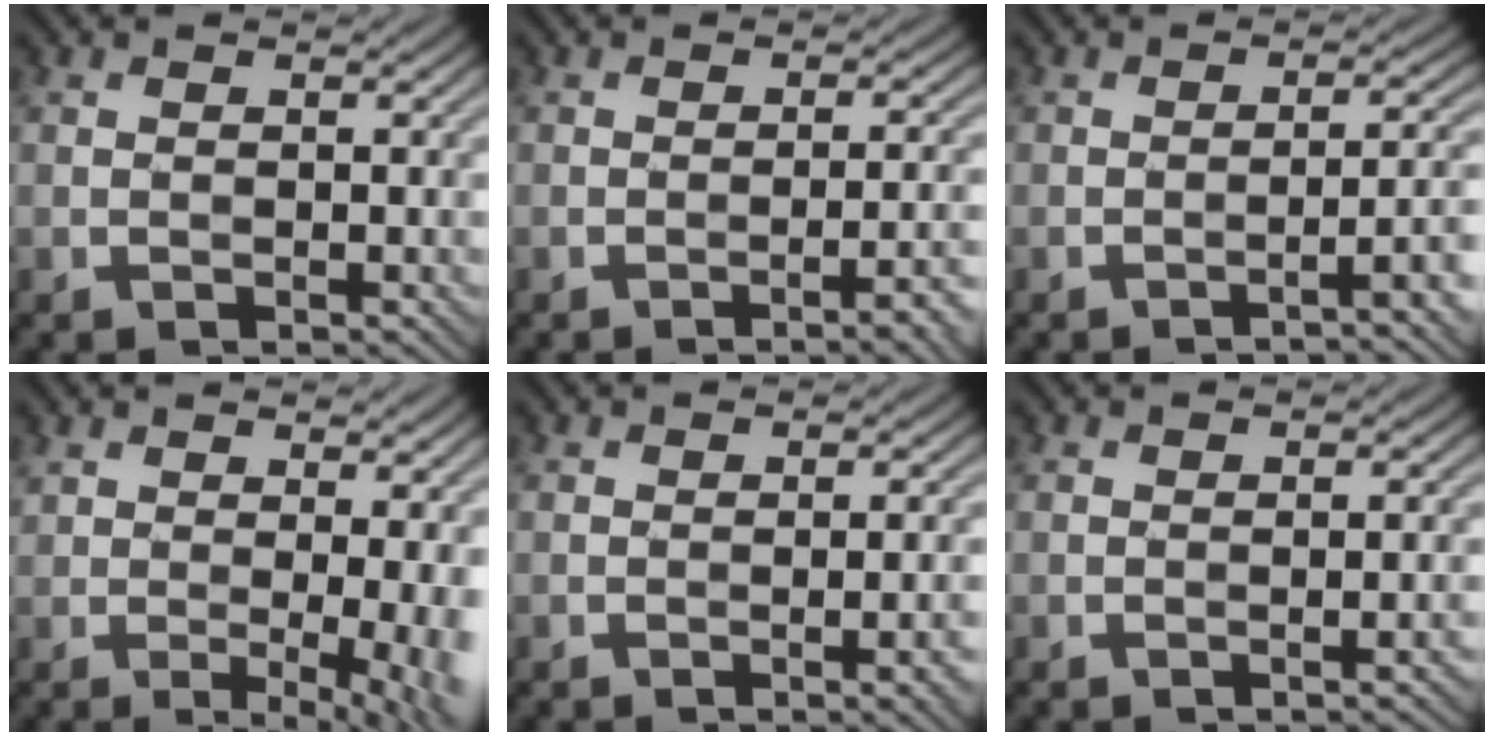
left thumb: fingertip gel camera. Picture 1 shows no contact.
{"total": 4.2, "force": [-2.1, 0.8, 3.6], "torque": [-0.042, 0.015, -0.033]}
{"total": 4.6, "force": [-2.5, 0.7, 3.8], "torque": [-0.038, 0.020, -0.047]}
{"total": 7.5, "force": [0.5, 2.7, 7.0], "torque": [-0.091, -0.004, 0.022]}
{"total": 3.2, "force": [-1.1, 0.6, 2.9], "torque": [-0.037, 0.005, -0.016]}
{"total": 1.2, "force": [-0.5, 0.0, 1.1], "torque": [-0.016, 0.006, -0.010]}